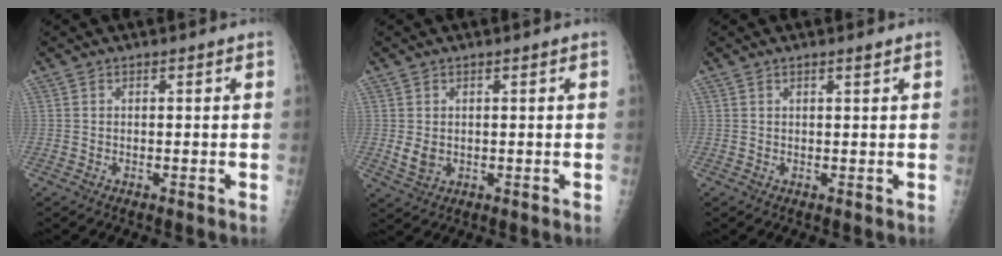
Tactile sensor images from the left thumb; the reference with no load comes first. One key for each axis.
{"total": 2.8, "fx": 0.3, "fy": 2.2, "fz": 1.7, "tx": -0.026, "ty": -0.008, "tz": 0.014}
{"total": 1.0, "fx": 0.8, "fy": 0.1, "fz": 0.6, "tx": -0.008, "ty": -0.004, "tz": 0.014}